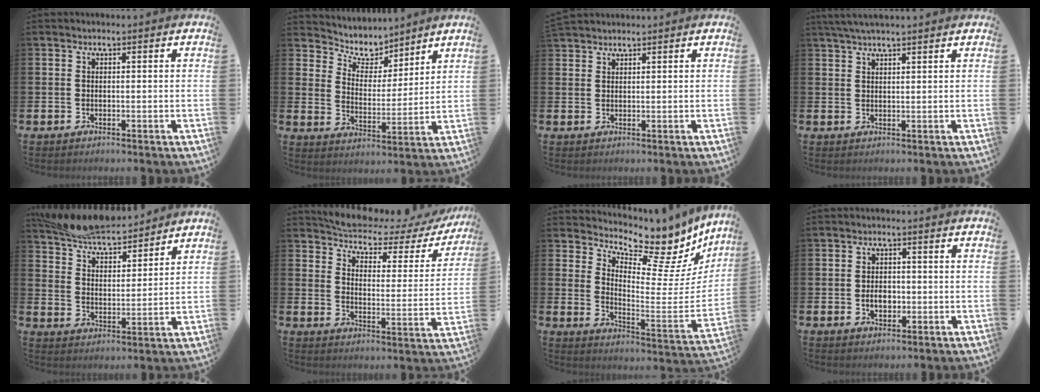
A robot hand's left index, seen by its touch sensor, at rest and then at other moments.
{"total": 6.7, "force": [6.0, 2.7, 0.9], "torque": [-0.044, -0.044, 0.104]}
{"total": 1.8, "force": [1.8, 0.4, 0.0], "torque": [-0.004, -0.001, 0.034]}
{"total": 3.1, "force": [2.7, 0.3, 1.4], "torque": [-0.032, -0.002, 0.051]}
{"total": 8.3, "force": [7.9, 1.2, 2.2], "torque": [-0.072, -0.044, 0.145]}
{"total": 5.2, "force": [4.9, 1.3, 1.5], "torque": [-0.054, -0.039, 0.077]}
{"total": 6.9, "force": [6.1, 2.2, 2.5], "torque": [-0.040, -0.080, 0.092]}
{"total": 2.8, "force": [-0.5, 2.0, 2.0], "torque": [-0.015, -0.005, -0.016]}